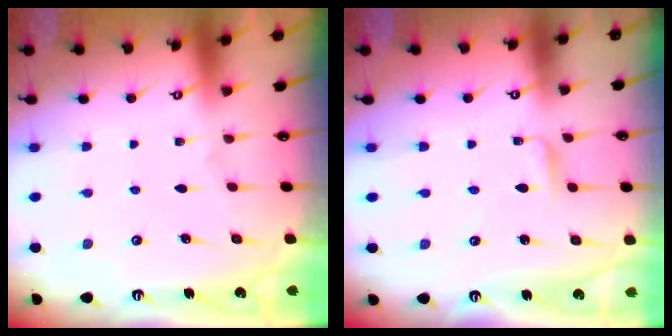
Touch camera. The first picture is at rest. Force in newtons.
{"total": 2.6, "press": 2.5, "slide": 0.3}